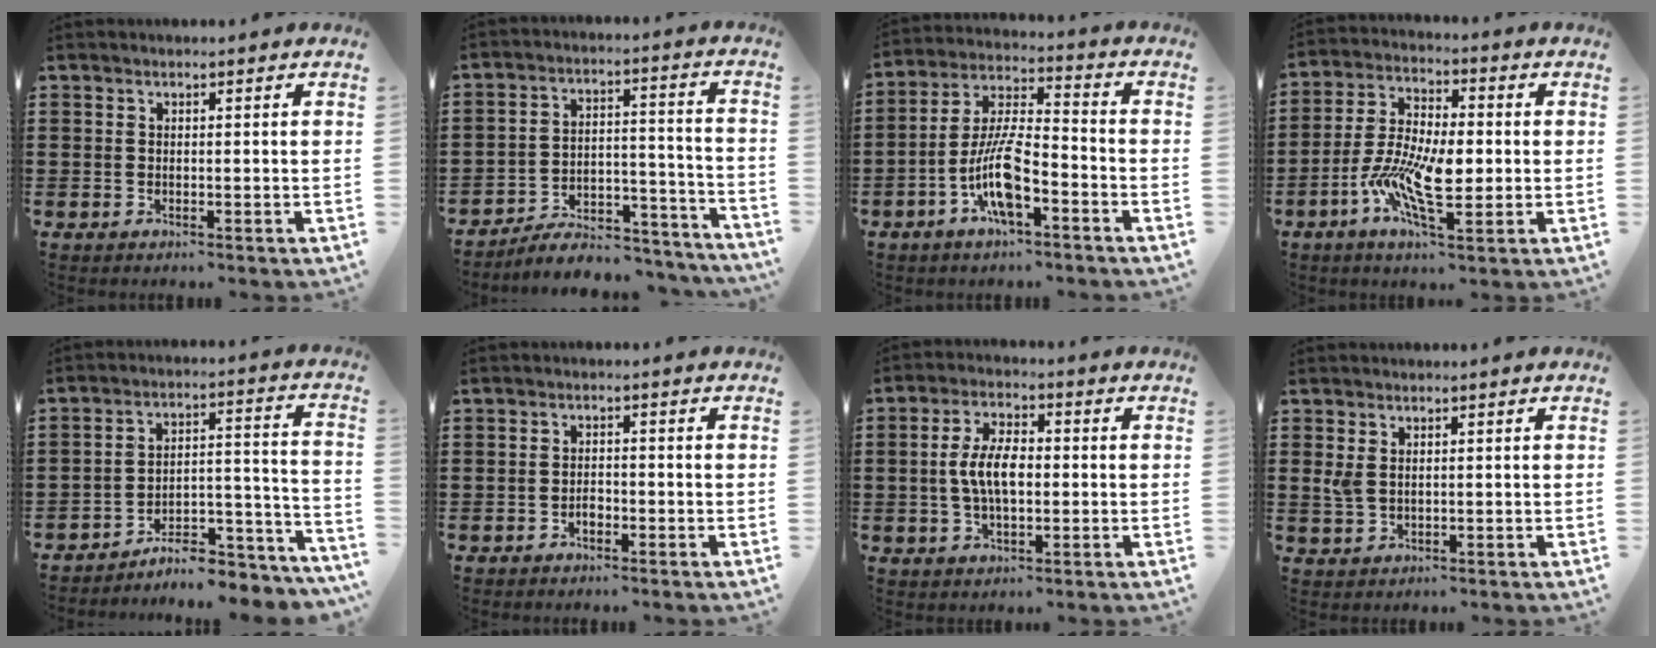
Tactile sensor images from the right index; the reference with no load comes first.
{"total": 5.9, "force": [-5.6, 1.2, 1.5], "torque": [-0.021, 0.008, -0.107]}
{"total": 10.3, "force": [-4.5, 3.2, 8.7], "torque": [-0.194, -0.002, -0.088]}
{"total": 10.5, "force": [-2.7, 4.5, 9.1], "torque": [-0.200, -0.005, -0.051]}
{"total": 7.1, "force": [-6.6, 1.2, 2.3], "torque": [-0.028, 0.011, -0.126]}
{"total": 1.7, "force": [-0.9, 0.9, 1.1], "torque": [-0.024, 0.001, -0.017]}
{"total": 6.7, "force": [-0.3, 3.2, 5.9], "torque": [-0.130, 0.003, -0.013]}
{"total": 2.3, "force": [0.8, 1.4, 1.6], "torque": [-0.043, 0.002, 0.012]}